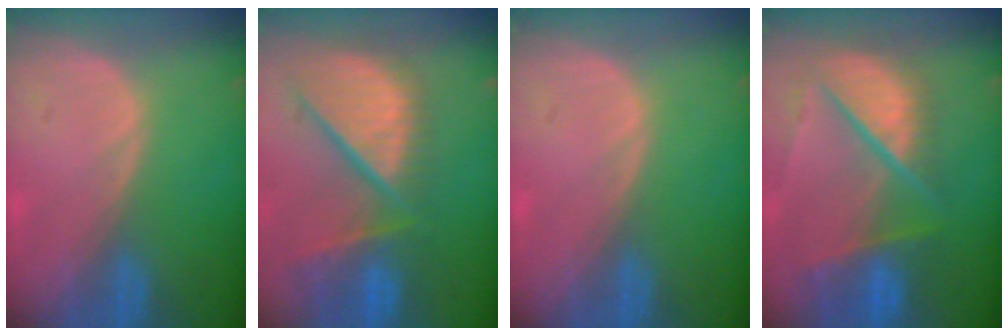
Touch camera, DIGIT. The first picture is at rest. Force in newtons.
{"total": 13.1, "press": 10.8, "slide": 7.3}
{"total": 0.0}
{"total": 10.7, "press": 8.9, "slide": 5.9}